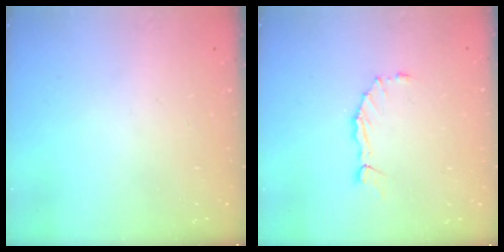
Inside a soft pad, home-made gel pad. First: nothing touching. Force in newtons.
{"total": 1.7, "press": 1.6, "slide": 0.1}